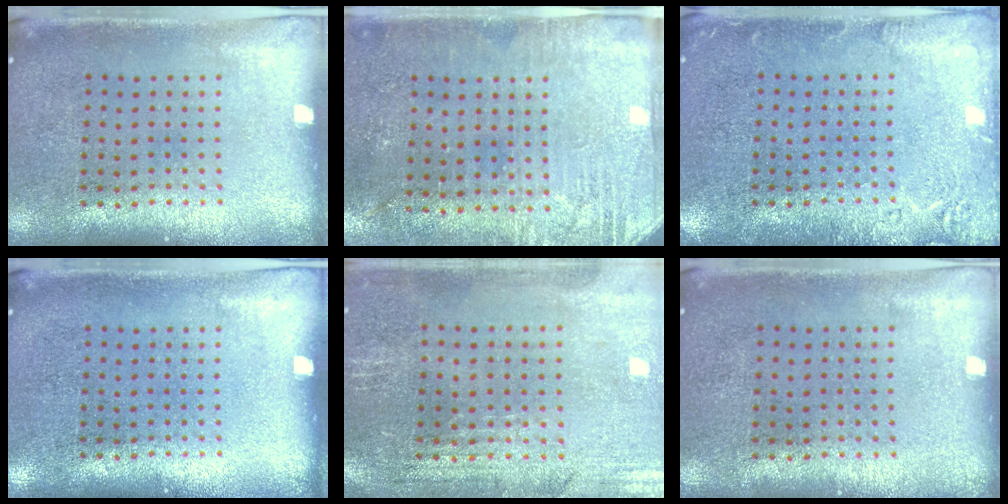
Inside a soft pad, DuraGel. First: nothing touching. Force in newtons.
{"total": 2.9, "press": 2.7, "slide": 1.1}
{"total": 2.2, "press": 2.2, "slide": 0.4}
{"total": 0.0}
{"total": 0.8, "press": 0.7, "slide": 0.5}
{"total": 0.0}